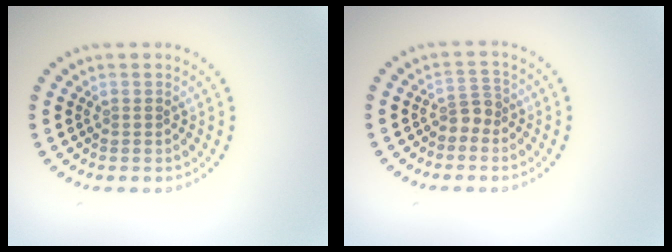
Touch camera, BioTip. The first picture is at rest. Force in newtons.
{"total": 1.7, "press": 1.3, "slide": 1.1}